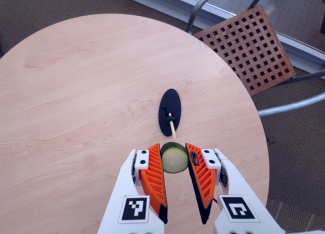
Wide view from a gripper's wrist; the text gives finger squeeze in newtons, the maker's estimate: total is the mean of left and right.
{"total": 8.2, "left": 8.1, "right": 8.4}